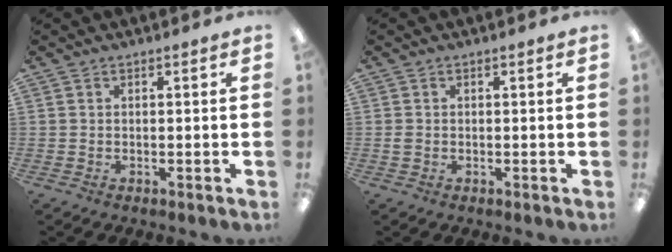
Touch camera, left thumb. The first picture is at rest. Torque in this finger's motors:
{"motor_torque": [-0.06, 0.04, 0.03, -0.04, 0.00]}